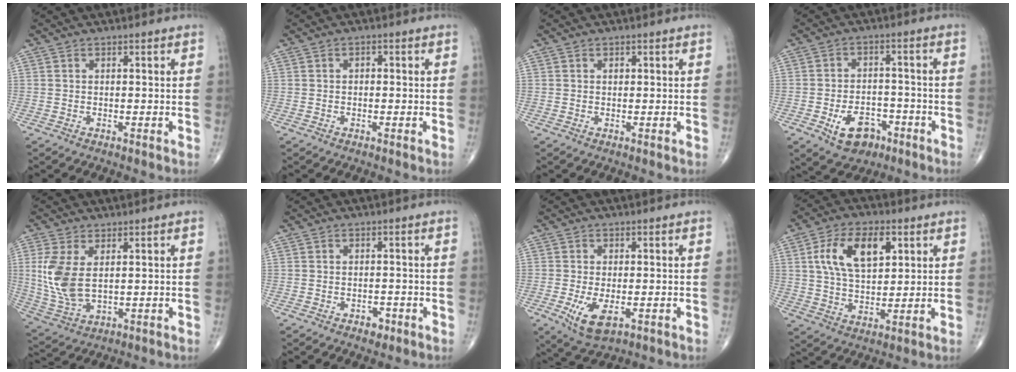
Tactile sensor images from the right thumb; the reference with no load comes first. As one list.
[{"total": 1.0, "force": [0.1, 0.6, 0.7], "torque": [-0.008, 0.004, -0.002]}, {"total": 0.6, "force": [0.2, 0.5, 0.4], "torque": [-0.002, 0.001, 0.002]}, {"total": 8.7, "force": [-4.3, 5.8, 5.0], "torque": [-0.056, 0.028, -0.063]}, {"total": 9.7, "force": [1.8, 5.2, 8.0], "torque": [-0.182, -0.011, 0.050]}, {"total": 2.0, "force": [-1.2, 1.3, 1.0], "torque": [-0.006, 0.005, -0.015]}, {"total": 6.6, "force": [-2.0, 3.1, 5.5], "torque": [-0.102, -0.014, -0.028]}, {"total": 12.8, "force": [4.2, 7.1, 9.9], "torque": [-0.162, -0.005, 0.076]}]